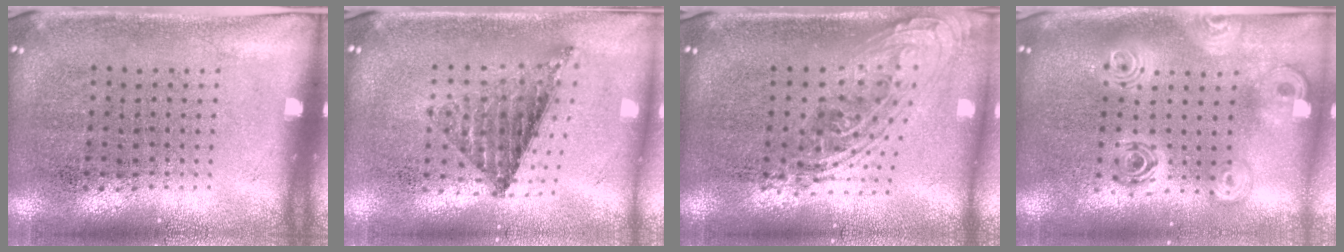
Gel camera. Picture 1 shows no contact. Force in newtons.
{"total": 0.9, "press": 0.9, "slide": 0.0}
{"total": 2.1, "press": 1.6, "slide": 1.4}
{"total": 2.4, "press": 1.9, "slide": 1.6}